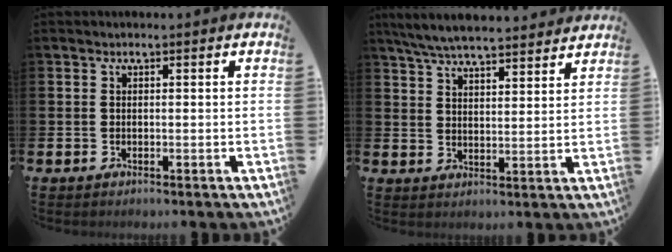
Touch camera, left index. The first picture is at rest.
{"total": 6.8, "force": [6.6, 0.7, 1.8], "torque": [-0.061, -0.025, 0.120]}